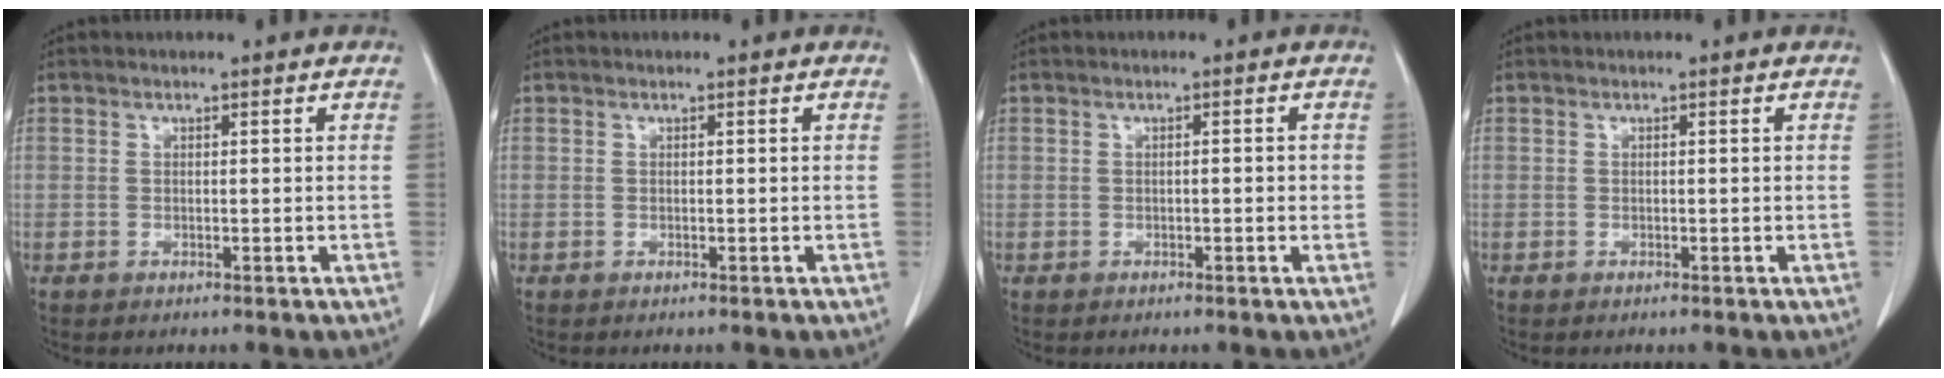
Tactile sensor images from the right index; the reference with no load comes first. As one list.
[{"total": 0.0}, {"total": 1.5, "force": [-0.1, 0.4, 1.5], "torque": [-0.021, 0.001, 0.000]}, {"total": 0.0}]